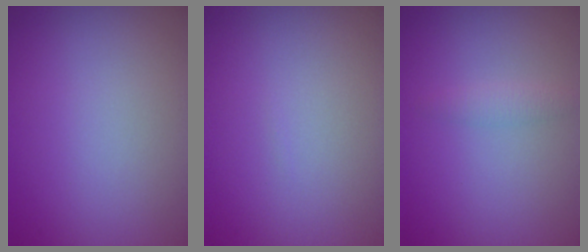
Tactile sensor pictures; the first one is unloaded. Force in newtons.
{"total": 0.0}
{"total": 1.0, "press": 1.0, "slide": 0.0}